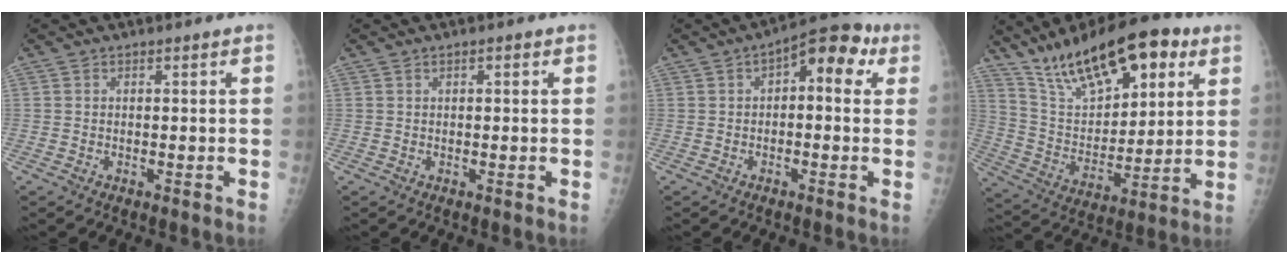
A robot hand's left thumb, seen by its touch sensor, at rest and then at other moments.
{"total": 0.8, "force": [0.4, 0.4, 0.6], "torque": [-0.007, 0.001, 0.004]}
{"total": 9.6, "force": [2.7, 4.9, 7.8], "torque": [-0.070, 0.028, 0.024]}
{"total": 21.4, "force": [12.6, 9.5, 14.5], "torque": [-0.198, -0.041, 0.226]}